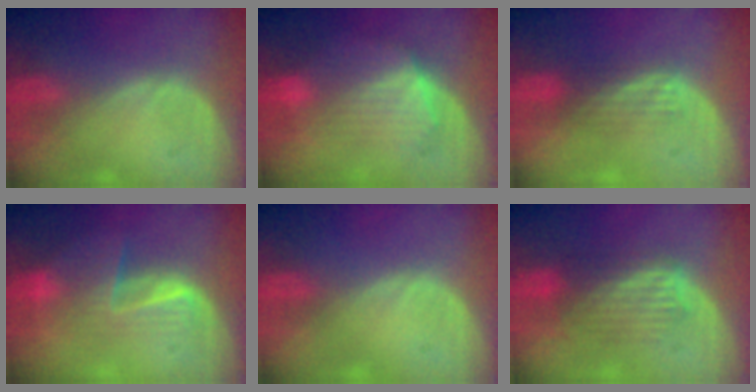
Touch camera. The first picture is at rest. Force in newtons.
{"total": 7.4, "press": 7.4, "slide": 0.2}
{"total": 2.9, "press": 2.9, "slide": 0.2}
{"total": 6.7, "press": 6.3, "slide": 2.2}
{"total": 0.0}
{"total": 5.6, "press": 5.6, "slide": 0.4}